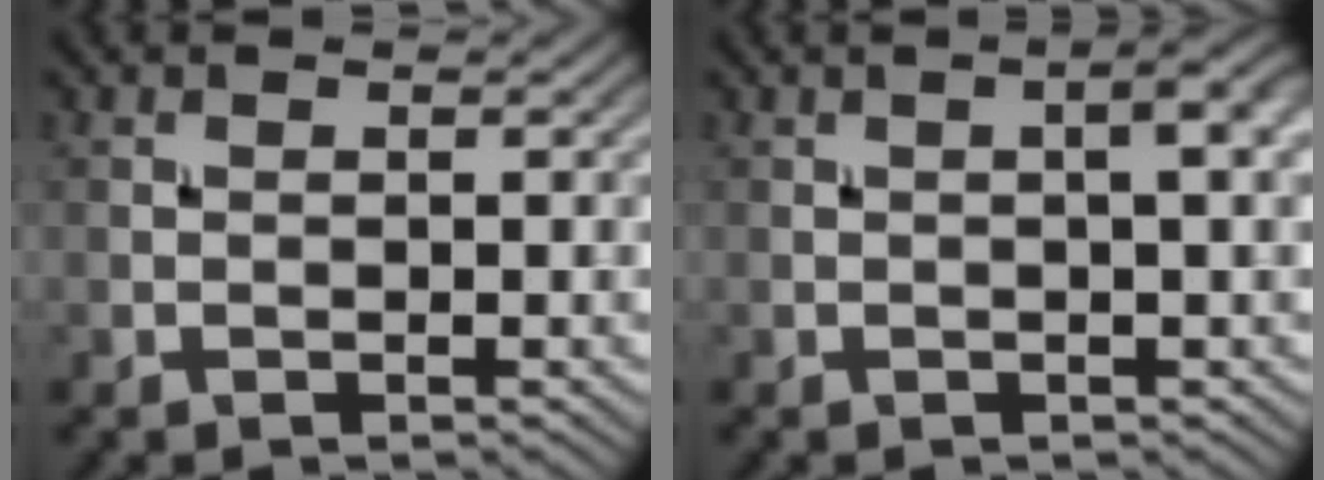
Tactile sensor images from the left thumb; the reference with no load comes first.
{"total": 3.0, "force": [0.4, 0.4, 3.0], "torque": [-0.044, 0.010, 0.005]}